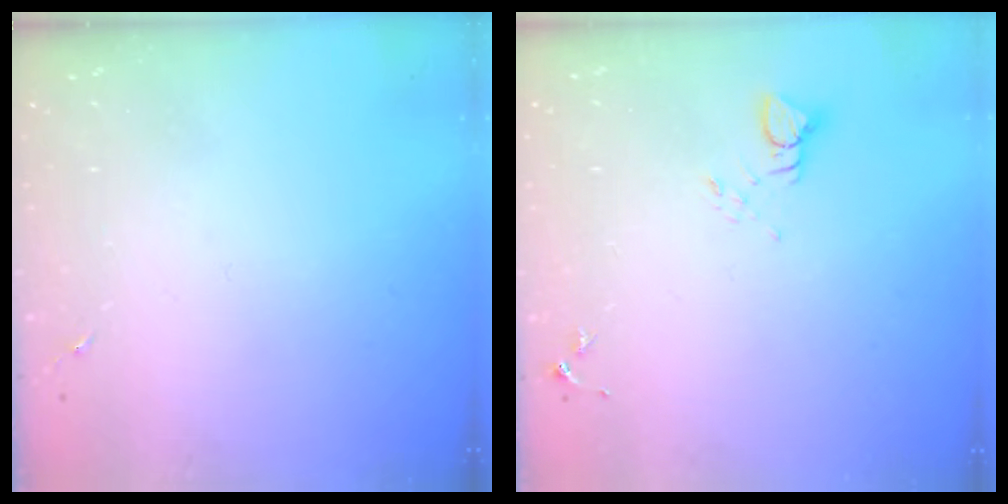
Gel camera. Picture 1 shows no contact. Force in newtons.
{"total": 3.9, "press": 3.9, "slide": 0.2}